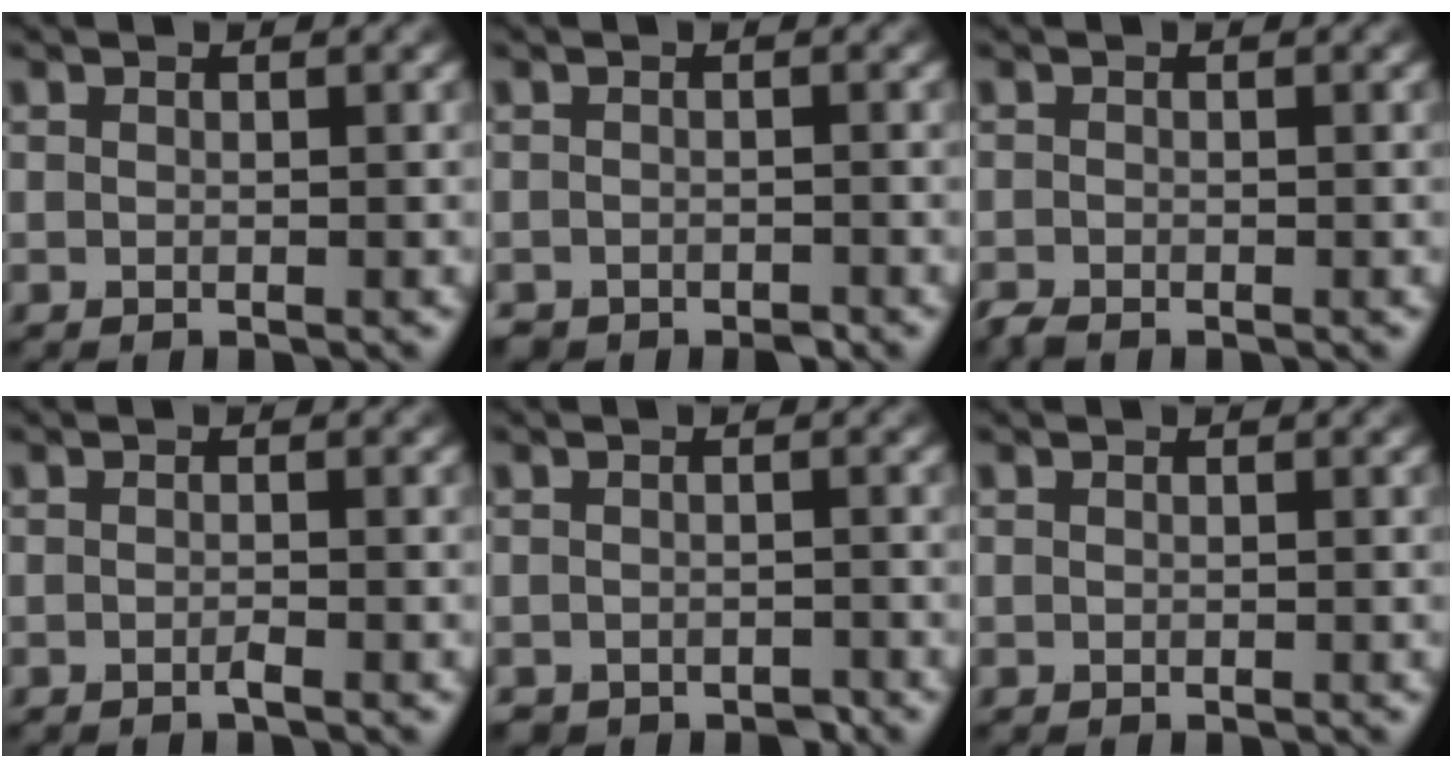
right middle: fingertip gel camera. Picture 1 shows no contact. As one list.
[{"total": 1.4, "force": [-1.3, 0.5, 0.1], "torque": [0.001, -0.003, -0.021]}, {"total": 0.9, "force": [-0.8, 0.2, 0.3], "torque": [-0.006, -0.004, -0.019]}, {"total": 0.6, "force": [-0.4, 0.0, 0.4], "torque": [-0.008, 0.000, -0.009]}, {"total": 1.3, "force": [-1.2, 0.5, 0.1], "torque": [0.002, -0.004, -0.019]}, {"total": 0.0}]